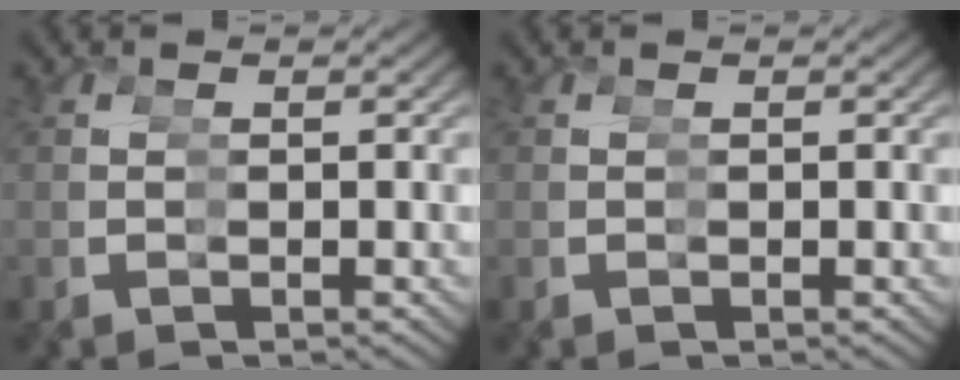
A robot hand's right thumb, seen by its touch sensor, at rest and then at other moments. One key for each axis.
{"total": 0.0}